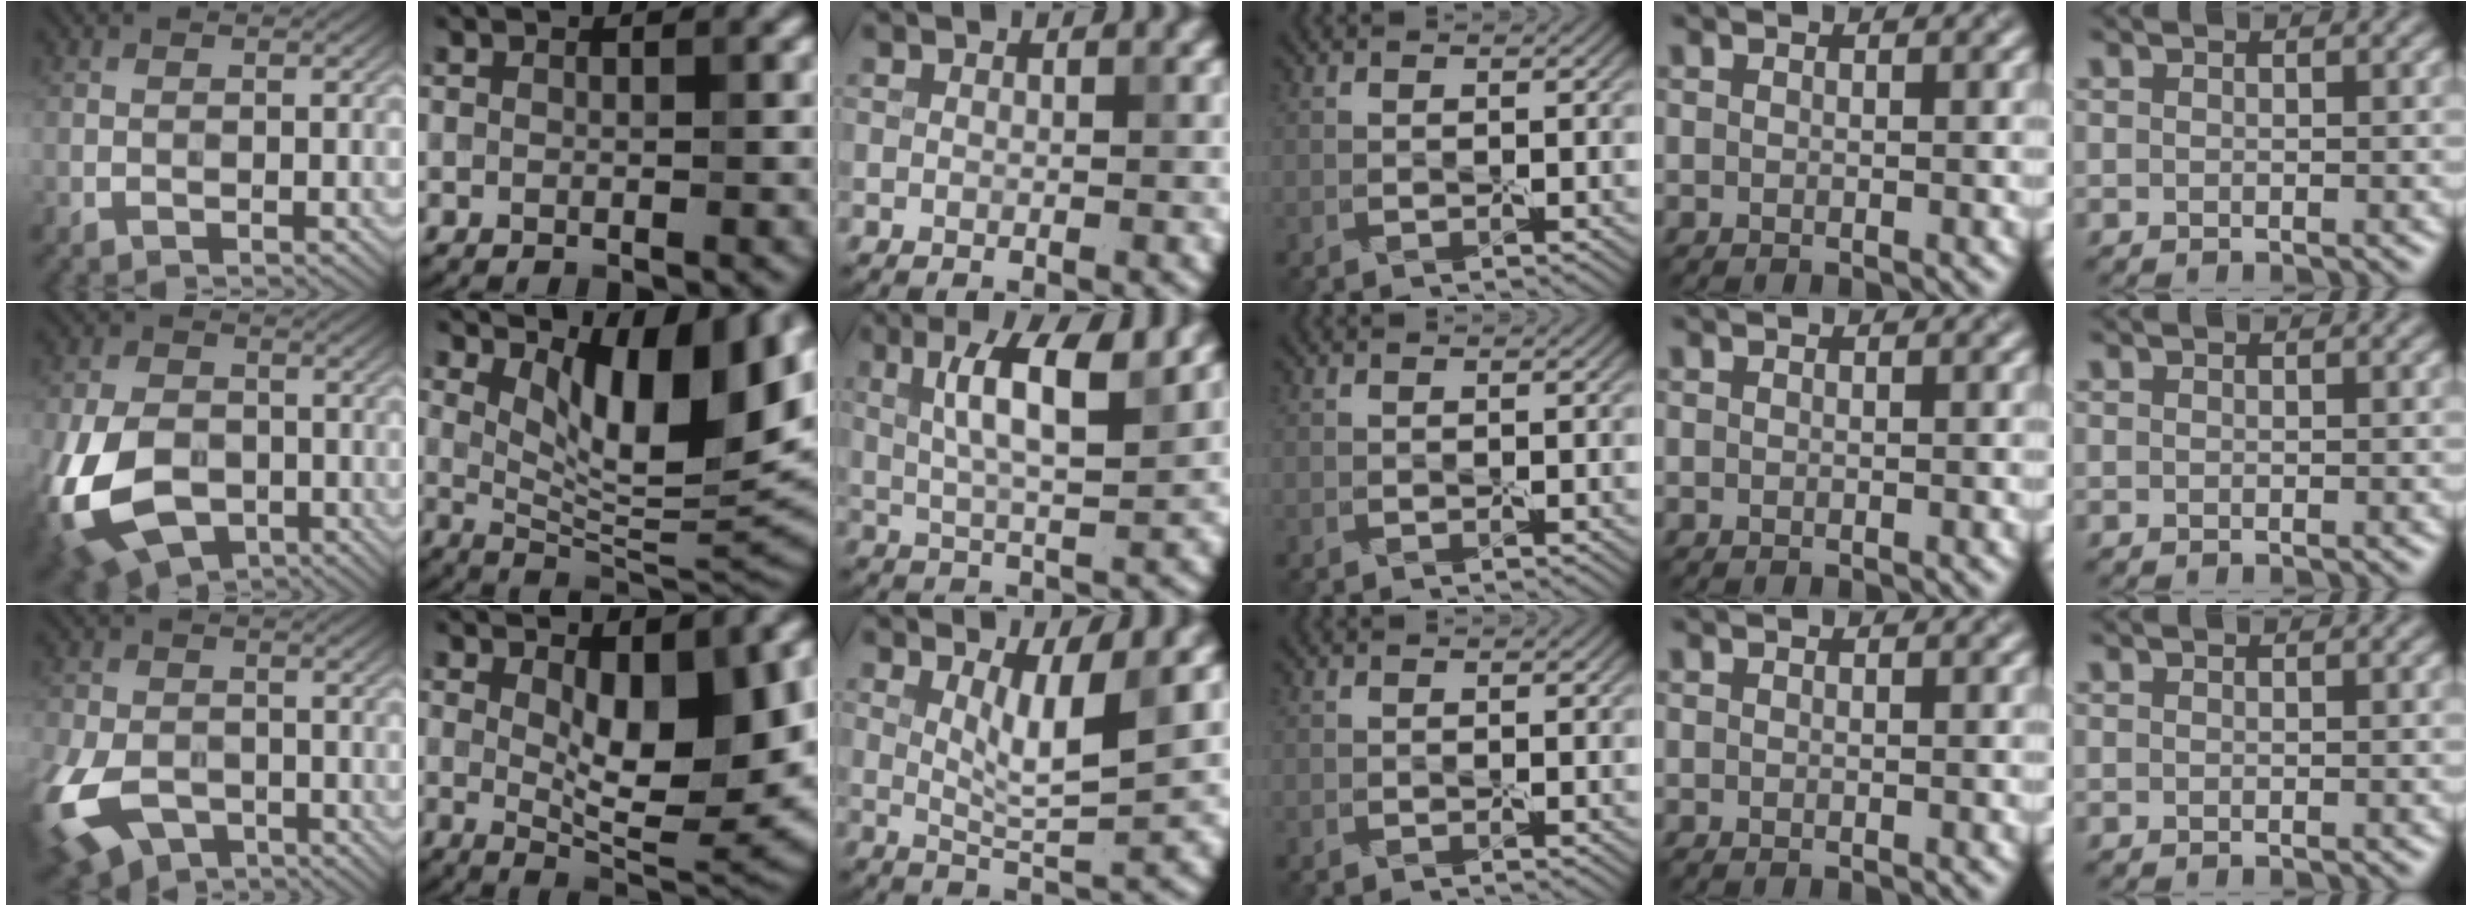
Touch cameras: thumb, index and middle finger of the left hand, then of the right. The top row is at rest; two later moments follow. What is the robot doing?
{"motion": "peel", "object": "sticky note"}